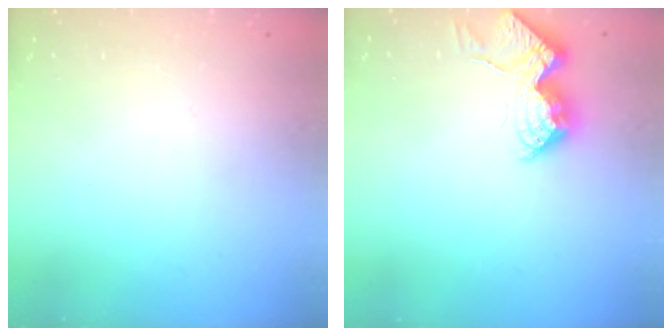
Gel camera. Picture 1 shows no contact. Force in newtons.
{"total": 19.9, "press": 19.9, "slide": 0.4}